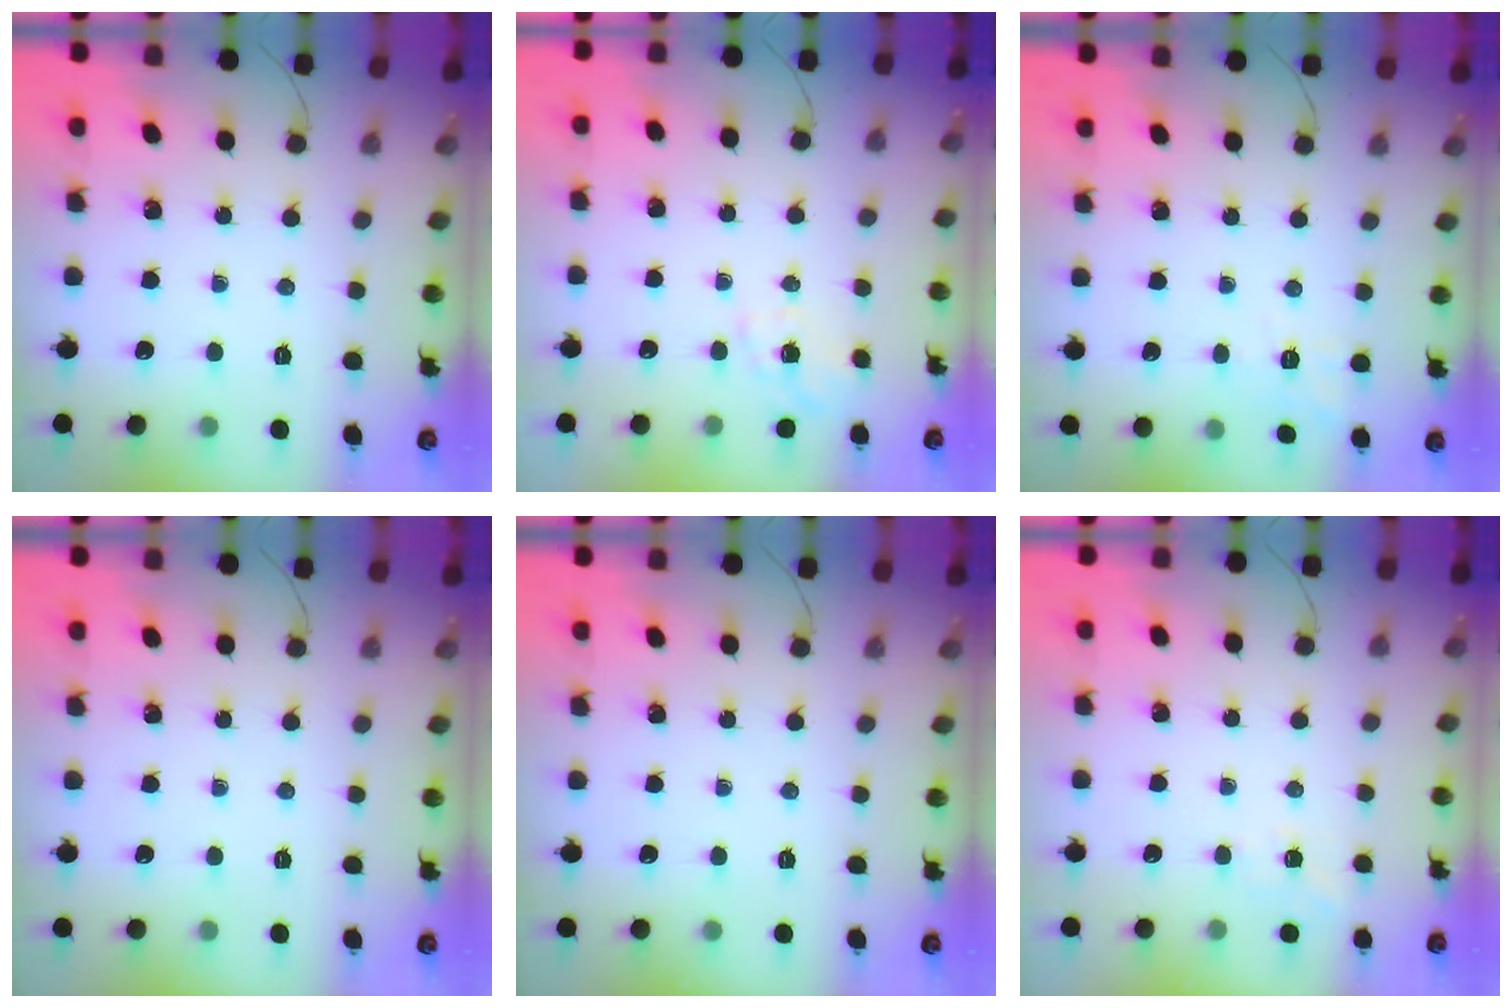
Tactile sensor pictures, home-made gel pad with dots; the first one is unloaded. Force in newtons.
{"total": 2.1, "press": 1.7, "slide": 1.1}
{"total": 4.8, "press": 4.3, "slide": 2.0}
{"total": 0.0}
{"total": 0.0}
{"total": 2.3, "press": 1.6, "slide": 1.7}